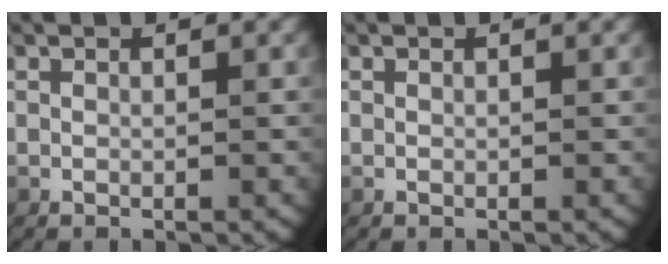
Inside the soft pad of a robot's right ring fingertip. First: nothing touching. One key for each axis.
{"total": 0.0}